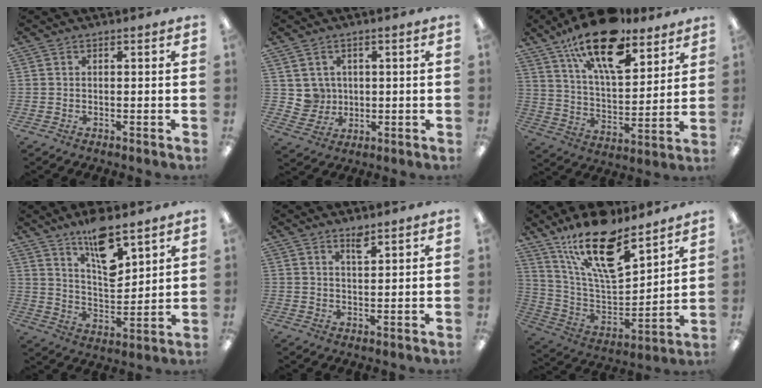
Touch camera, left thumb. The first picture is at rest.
{"total": 4.9, "force": [1.9, 4.5, -0.2], "torque": [-0.003, -0.004, 0.037]}
{"total": 20.5, "force": [14.1, 8.3, 12.4], "torque": [-0.206, -0.075, 0.242]}
{"total": 13.1, "force": [9.4, 4.6, 7.8], "torque": [-0.119, -0.056, 0.161]}
{"total": 3.1, "force": [2.5, 0.8, 1.6], "torque": [-0.022, -0.008, 0.042]}
{"total": 21.0, "force": [14.9, 7.4, 12.9], "torque": [-0.232, -0.090, 0.259]}